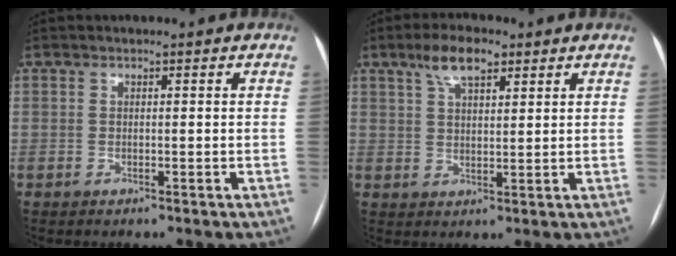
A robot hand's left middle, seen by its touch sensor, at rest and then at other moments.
{"total": 6.0, "force": [3.8, 2.2, 4.2], "torque": [-0.081, 0.015, 0.067]}